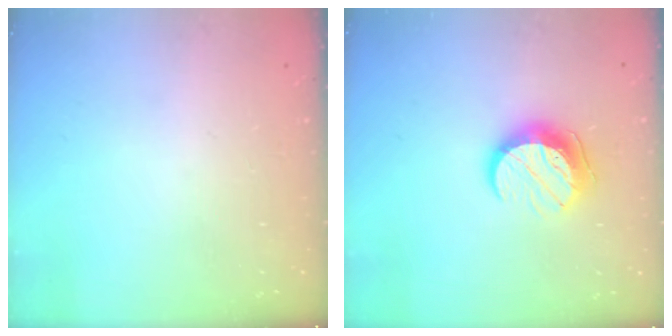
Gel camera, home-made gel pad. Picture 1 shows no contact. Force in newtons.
{"total": 10.7, "press": 10.7, "slide": 0.5}